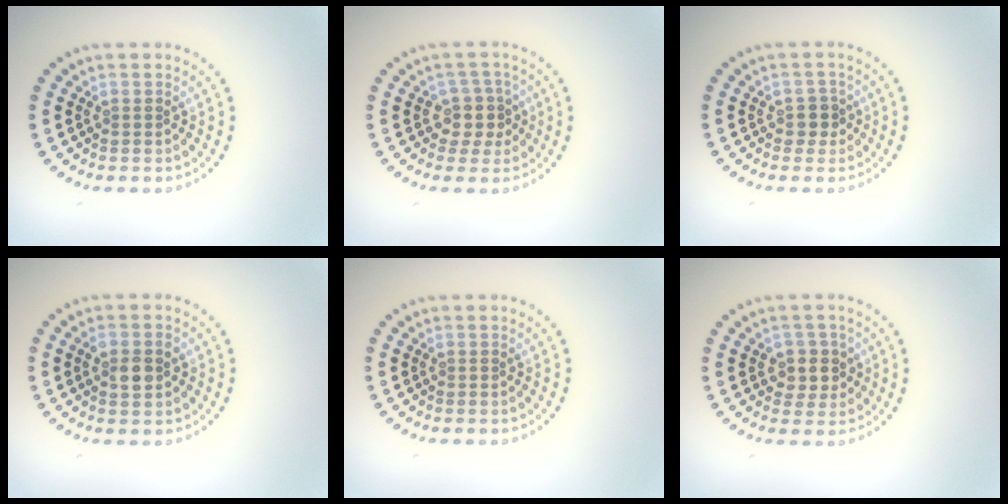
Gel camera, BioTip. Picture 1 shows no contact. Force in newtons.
{"total": 2.6, "press": 2.1, "slide": 1.5}
{"total": 1.7, "press": 1.4, "slide": 1.0}
{"total": 2.4, "press": 2.4, "slide": 0.4}
{"total": 0.0}
{"total": 2.6, "press": 2.3, "slide": 1.2}